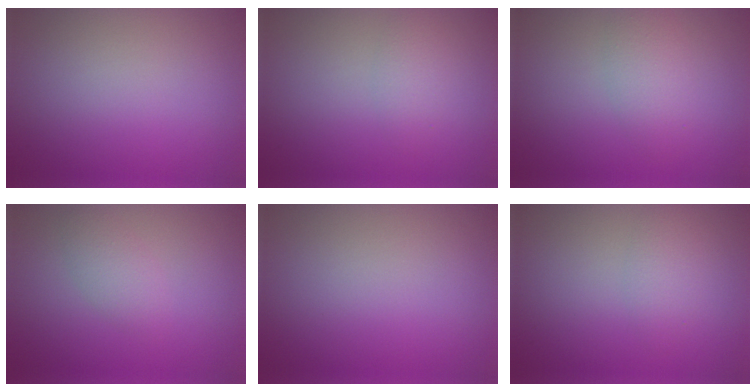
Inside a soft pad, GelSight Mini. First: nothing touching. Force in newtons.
{"total": 1.6, "press": 1.5, "slide": 0.2}
{"total": 1.9, "press": 1.9, "slide": 0.1}
{"total": 1.8, "press": 1.8, "slide": 0.1}
{"total": 0.0}
{"total": 1.9, "press": 1.9, "slide": 0.1}